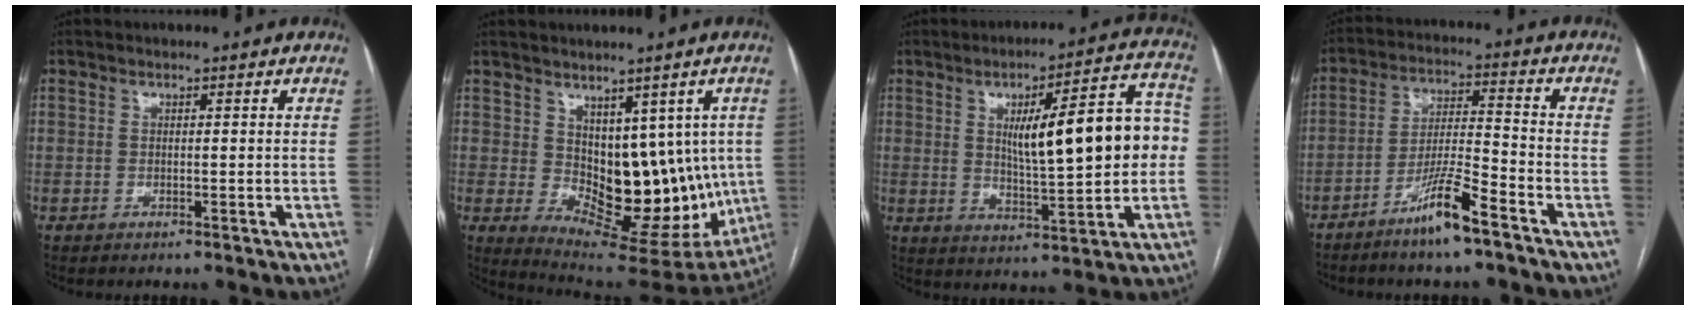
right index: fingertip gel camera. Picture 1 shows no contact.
{"total": 14.6, "force": [0.8, 8.3, 12.0], "torque": [-0.143, -0.002, 0.037]}
{"total": 16.5, "force": [1.6, 3.6, 16.1], "torque": [-0.221, 0.034, 0.031]}
{"total": 8.7, "force": [-6.0, 0.3, 6.3], "torque": [-0.122, -0.010, -0.115]}